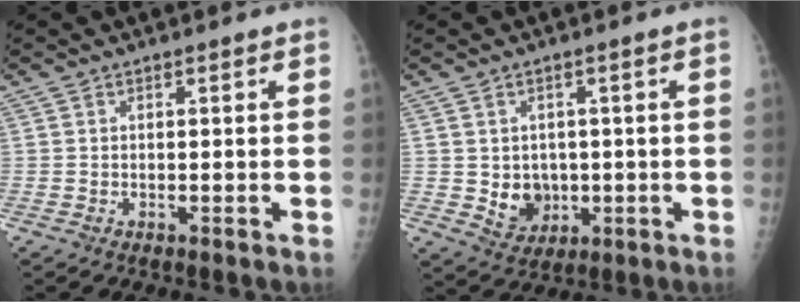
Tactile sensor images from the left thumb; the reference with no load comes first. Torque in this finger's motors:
{"motor_torque": [-0.26, 0.20, 0.17, -0.11, 0.00]}